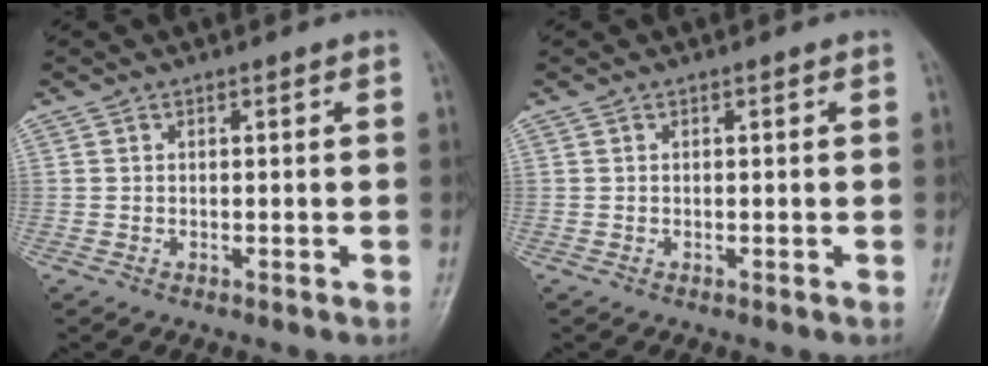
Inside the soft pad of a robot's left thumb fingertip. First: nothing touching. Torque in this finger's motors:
{"motor_torque": [-0.02, 0.03, -0.08, -0.03, 0.00]}